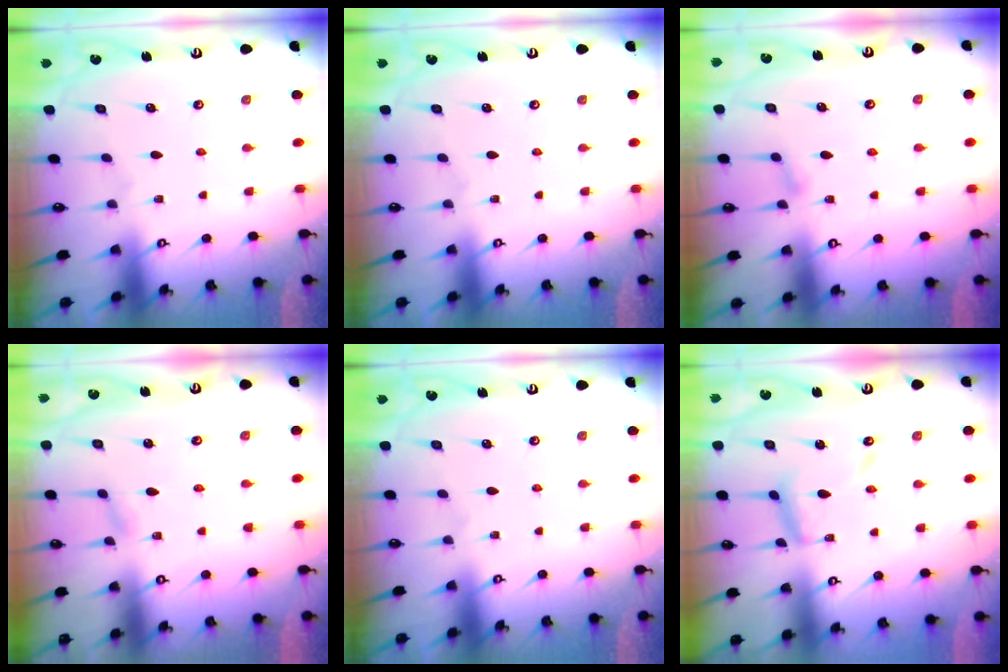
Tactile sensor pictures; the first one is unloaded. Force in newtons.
{"total": 0.0}
{"total": 4.5, "press": 4.5, "slide": 0.5}
{"total": 2.1, "press": 2.0, "slide": 0.2}
{"total": 0.0}
{"total": 10.5, "press": 10.5, "slide": 1.0}